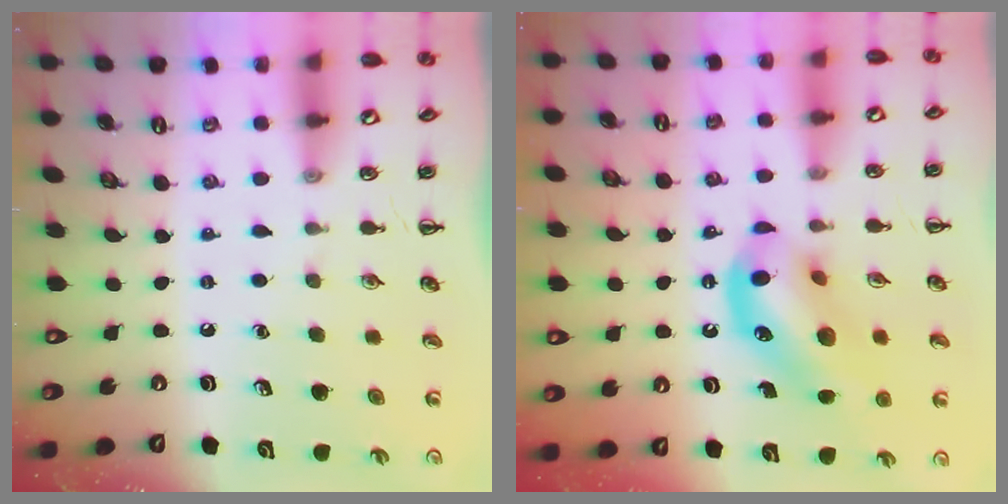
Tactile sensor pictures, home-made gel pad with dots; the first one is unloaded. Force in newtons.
{"total": 13.7, "press": 13.2, "slide": 3.8}